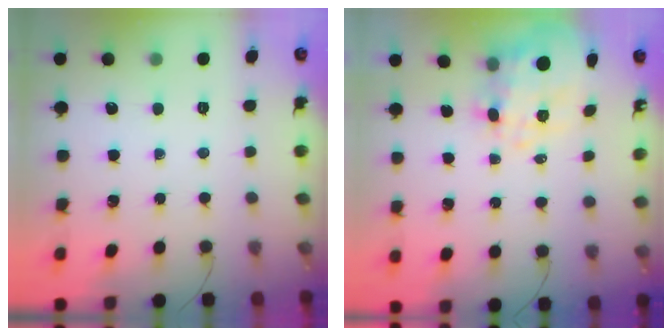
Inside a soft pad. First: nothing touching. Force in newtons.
{"total": 11.5, "press": 11.1, "slide": 3.0}